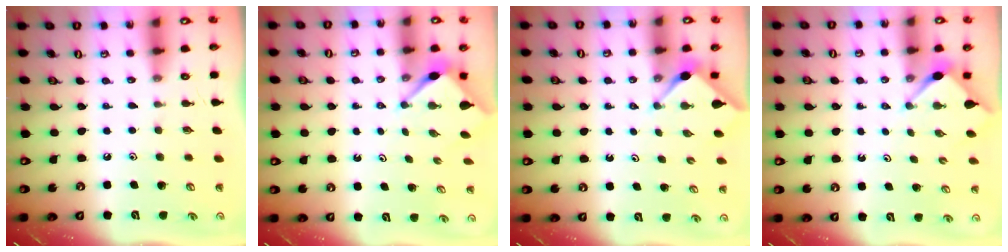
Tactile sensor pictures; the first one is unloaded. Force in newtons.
{"total": 2.9, "press": 2.9, "slide": 0.3}
{"total": 3.0, "press": 3.0, "slide": 0.4}
{"total": 2.7, "press": 2.7, "slide": 0.3}